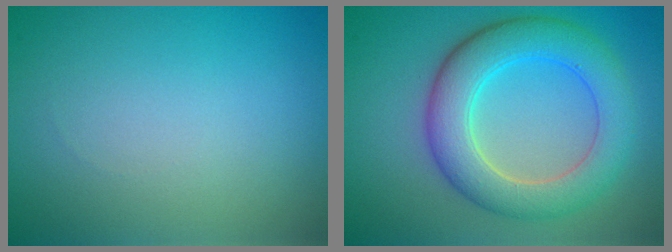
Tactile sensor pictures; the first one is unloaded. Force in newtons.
{"total": 6.7, "press": 6.7, "slide": 0.2}